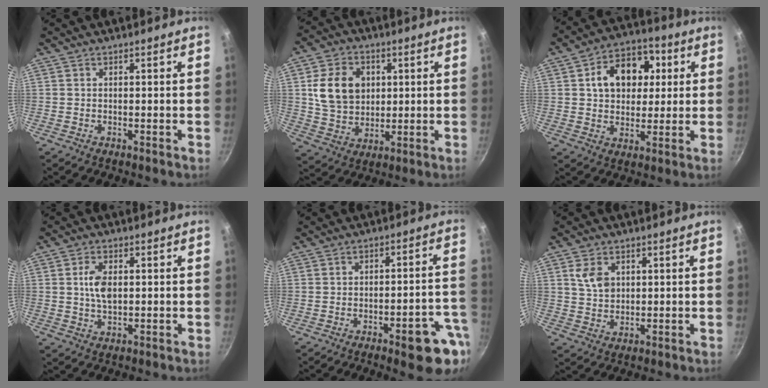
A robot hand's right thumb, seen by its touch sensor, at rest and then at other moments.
{"total": 12.9, "force": [2.5, 10.4, 7.3], "torque": [-0.099, -0.003, 0.051]}
{"total": 13.4, "force": [3.1, 9.6, 8.8], "torque": [-0.097, 0.010, 0.045]}
{"total": 5.2, "force": [0.7, 2.8, 4.2], "torque": [-0.082, -0.001, 0.013]}
{"total": 11.9, "force": [-5.6, 3.1, 10.0], "torque": [-0.110, 0.036, -0.064]}
{"total": 5.3, "force": [1.9, 3.9, 3.0], "torque": [-0.038, -0.009, 0.039]}